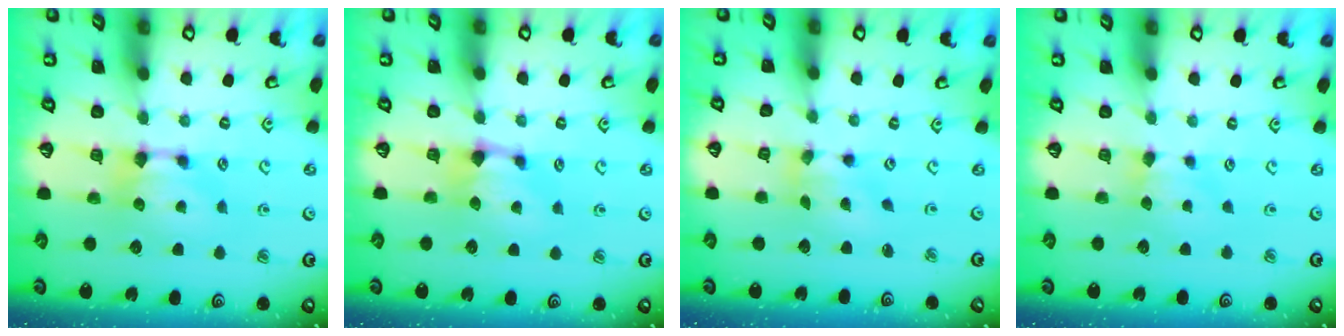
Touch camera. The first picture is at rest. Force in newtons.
{"total": 0.8, "press": 0.4, "slide": 0.7}
{"total": 2.0, "press": 1.6, "slide": 1.2}
{"total": 1.7, "press": 1.6, "slide": 0.4}